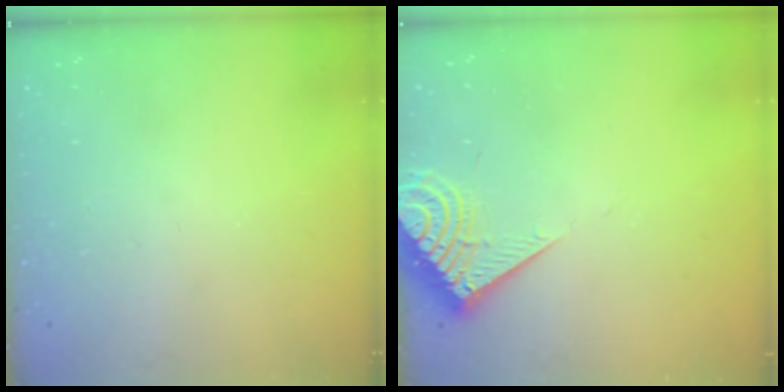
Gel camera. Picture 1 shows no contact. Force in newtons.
{"total": 7.9, "press": 7.9, "slide": 0.7}